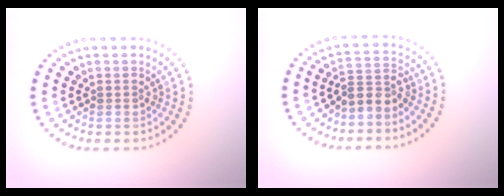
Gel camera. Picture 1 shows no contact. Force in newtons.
{"total": 2.5, "press": 1.8, "slide": 1.7}